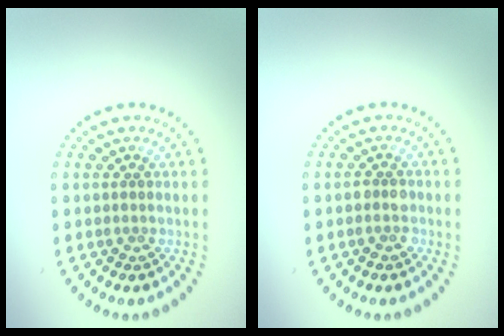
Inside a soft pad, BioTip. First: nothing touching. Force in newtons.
{"total": 1.5, "press": 1.4, "slide": 0.5}